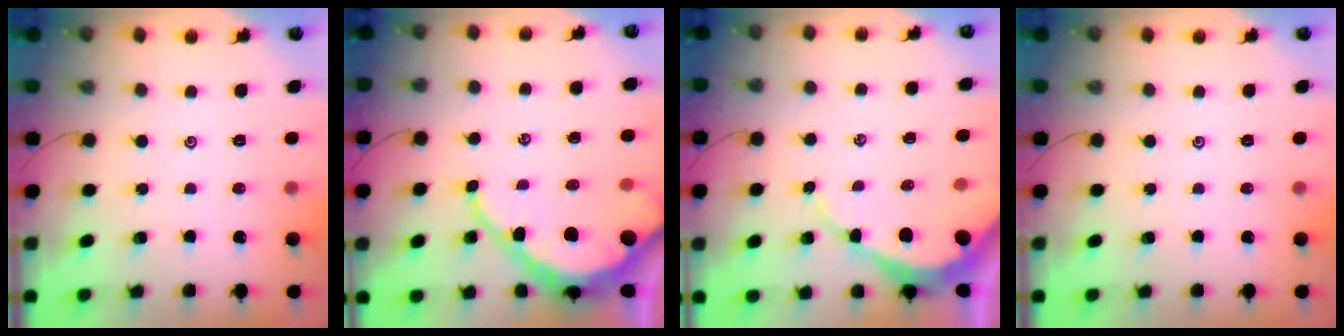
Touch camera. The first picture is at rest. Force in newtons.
{"total": 12.8, "press": 12.7, "slide": 1.4}
{"total": 8.5, "press": 8.5, "slide": 0.7}
{"total": 0.0}